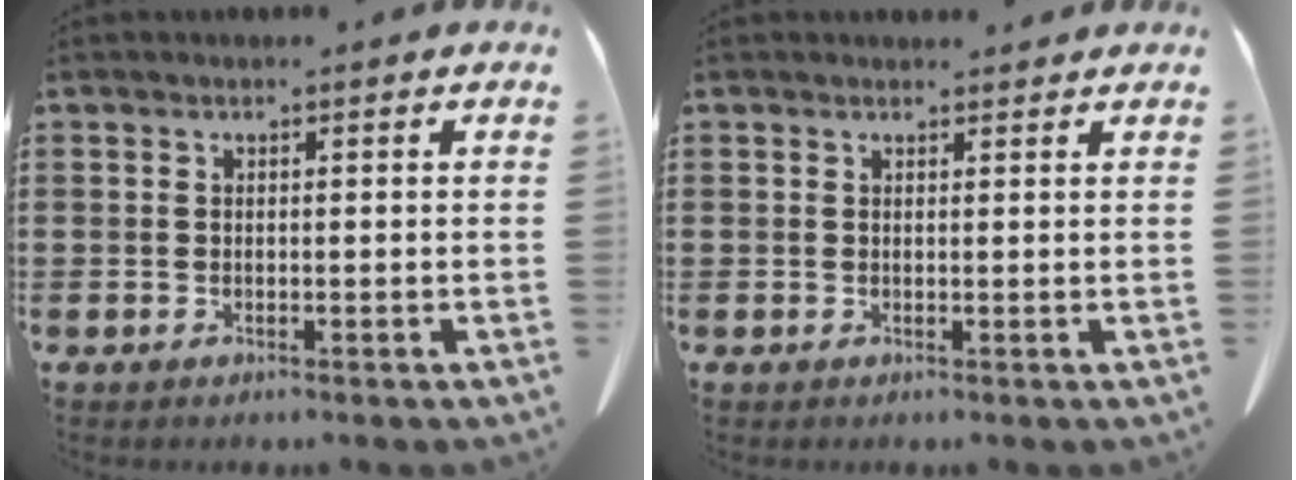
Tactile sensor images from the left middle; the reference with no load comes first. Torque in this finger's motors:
{"motor_torque": [-0.32, 0.14, -0.23, -0.04]}